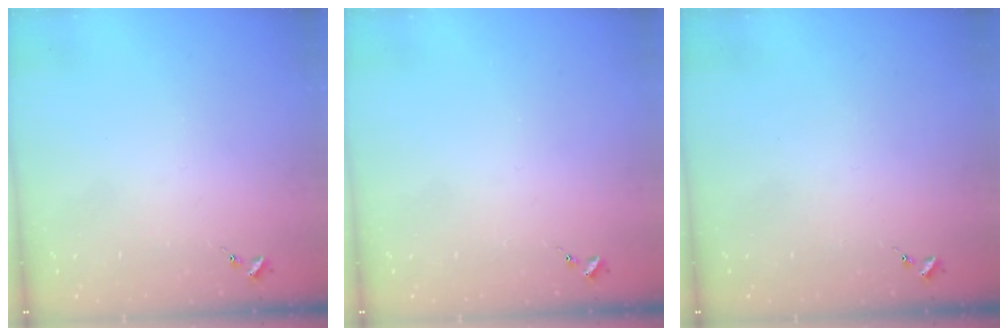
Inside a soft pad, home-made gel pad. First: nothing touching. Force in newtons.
{"total": 0.0}
{"total": 0.0}